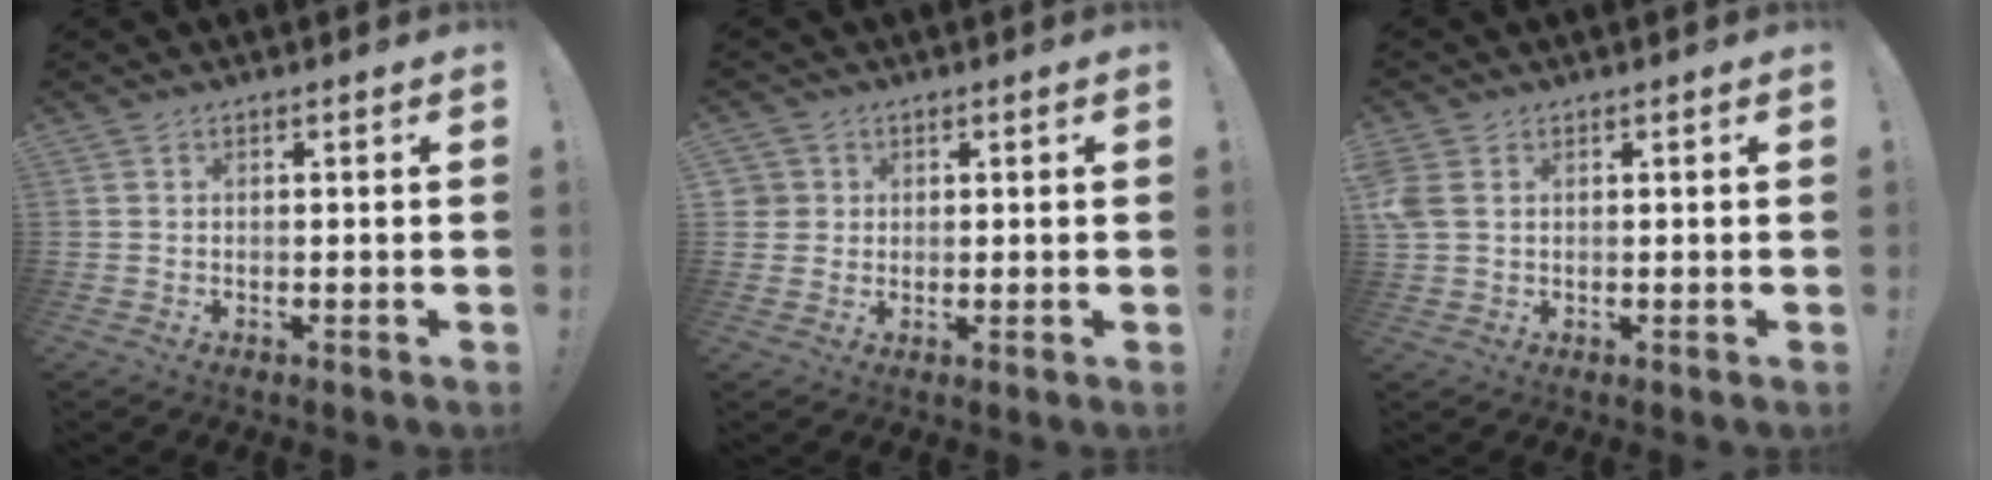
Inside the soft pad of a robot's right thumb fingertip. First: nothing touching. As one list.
[{"total": 3.0, "force": [1.1, 2.8, 0.4], "torque": [-0.002, -0.004, 0.019]}, {"total": 4.4, "force": [1.4, 3.0, 2.8], "torque": [-0.068, 0.001, 0.029]}]